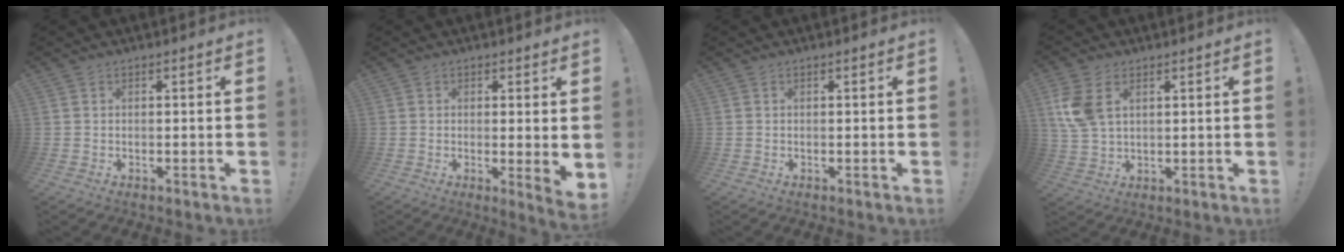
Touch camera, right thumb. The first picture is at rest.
{"total": 4.4, "force": [0.8, 0.7, 4.3], "torque": [-0.052, -0.015, 0.017]}
{"total": 0.0}
{"total": 8.7, "force": [3.6, 5.3, 6.0], "torque": [-0.128, -0.008, 0.071]}